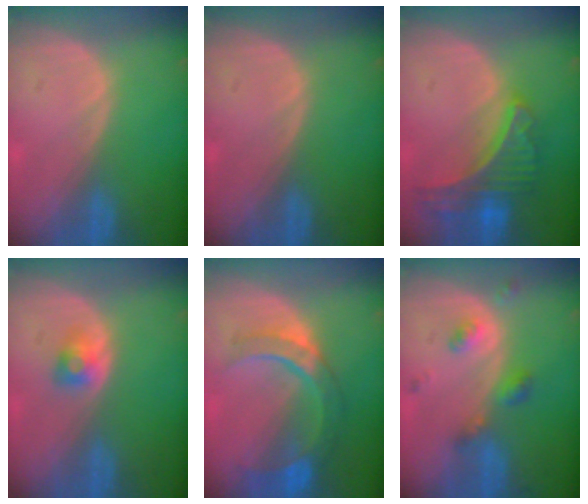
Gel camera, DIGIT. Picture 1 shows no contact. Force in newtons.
{"total": 0.0}
{"total": 8.9, "press": 7.8, "slide": 4.3}
{"total": 2.4, "press": 2.3, "slide": 0.8}
{"total": 8.8, "press": 8.0, "slide": 3.7}
{"total": 4.9, "press": 4.4, "slide": 2.2}